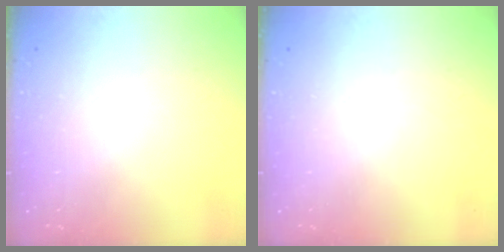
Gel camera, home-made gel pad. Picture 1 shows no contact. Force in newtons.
{"total": 0.0}